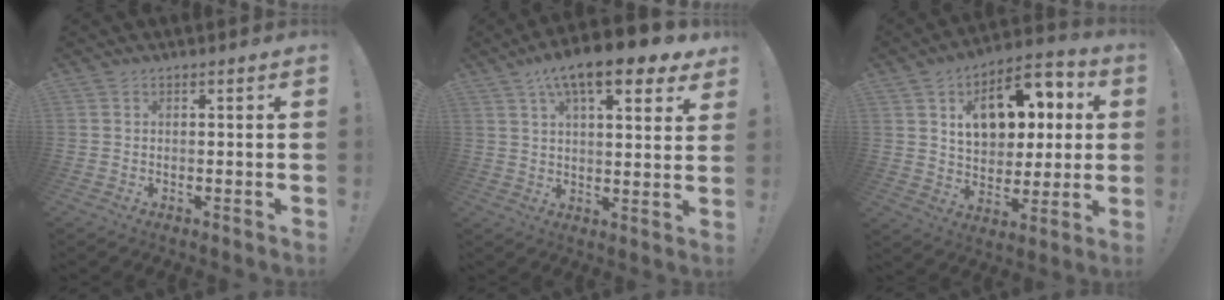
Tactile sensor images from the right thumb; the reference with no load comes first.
{"total": 14.2, "force": [8.5, 4.8, 10.2], "torque": [-0.155, -0.046, 0.139]}
{"total": 16.4, "force": [5.6, 10.9, 10.9], "torque": [-0.151, -0.020, 0.101]}